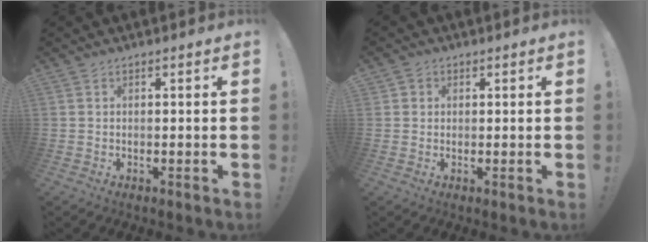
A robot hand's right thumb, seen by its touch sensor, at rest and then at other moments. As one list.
[{"total": 1.8, "force": [0.4, 1.7, 0.4], "torque": [-0.009, 0.002, 0.007]}]